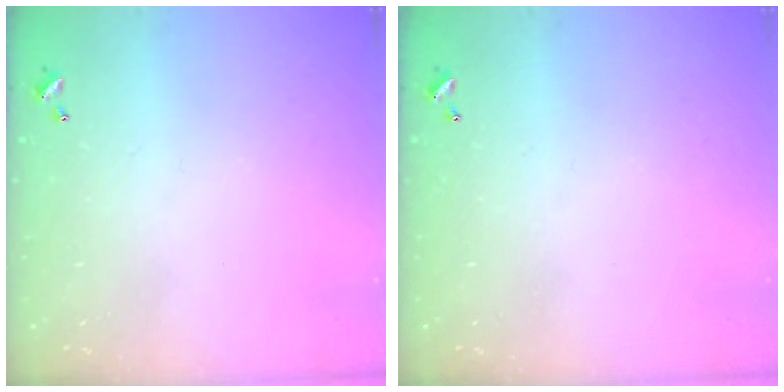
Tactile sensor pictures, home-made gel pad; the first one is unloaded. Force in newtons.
{"total": 0.0}